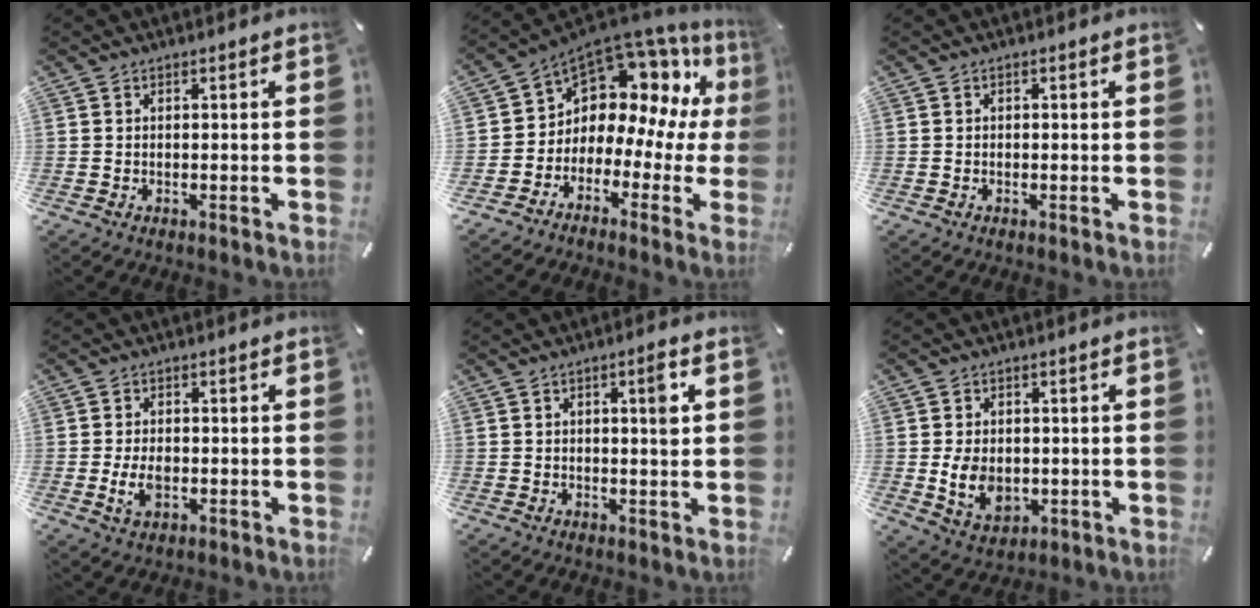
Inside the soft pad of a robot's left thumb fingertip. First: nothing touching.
{"total": 9.7, "force": [4.9, 7.2, 4.2], "torque": [-0.080, -0.056, 0.090]}
{"total": 0.6, "force": [-0.2, 0.5, 0.1], "torque": [-0.001, 0.004, -0.006]}
{"total": 5.1, "force": [-1.1, 3.3, 3.7], "torque": [-0.084, 0.002, -0.022]}
{"total": 4.4, "force": [1.0, 1.3, 4.1], "torque": [-0.050, -0.005, 0.006]}
{"total": 8.4, "force": [-1.1, 6.4, 5.4], "torque": [-0.102, -0.002, -0.021]}